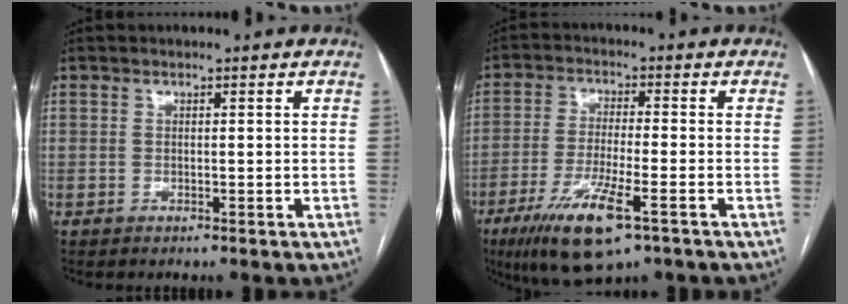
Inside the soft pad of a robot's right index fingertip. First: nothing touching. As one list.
[{"total": 11.8, "force": [-6.4, 2.0, 9.8], "torque": [-0.189, -0.028, -0.107]}]